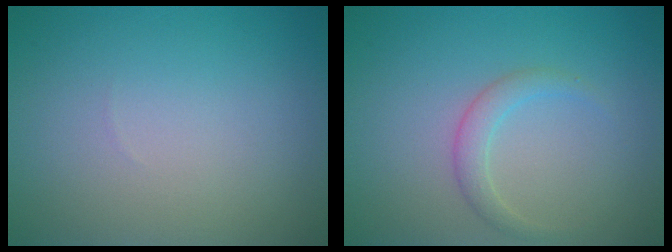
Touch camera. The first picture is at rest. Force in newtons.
{"total": 1.7, "press": 1.7, "slide": 0.1}